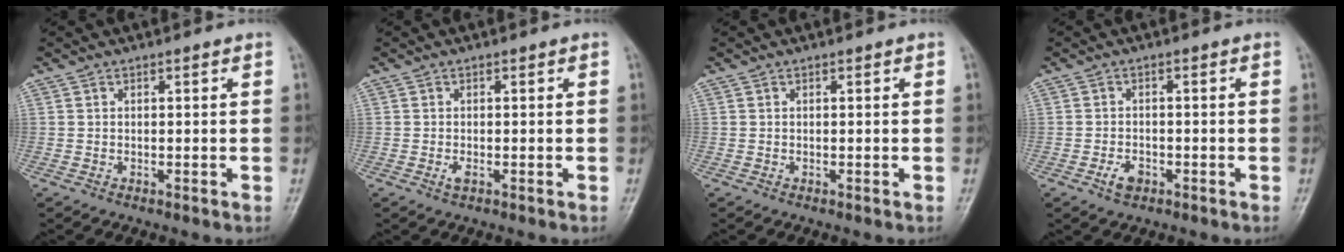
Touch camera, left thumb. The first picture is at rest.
{"total": 0.9, "force": [-0.5, 0.4, 0.7], "torque": [-0.017, -0.003, -0.008]}
{"total": 0.0}
{"total": 2.7, "force": [-1.5, 1.6, 1.4], "torque": [-0.025, 0.005, -0.023]}